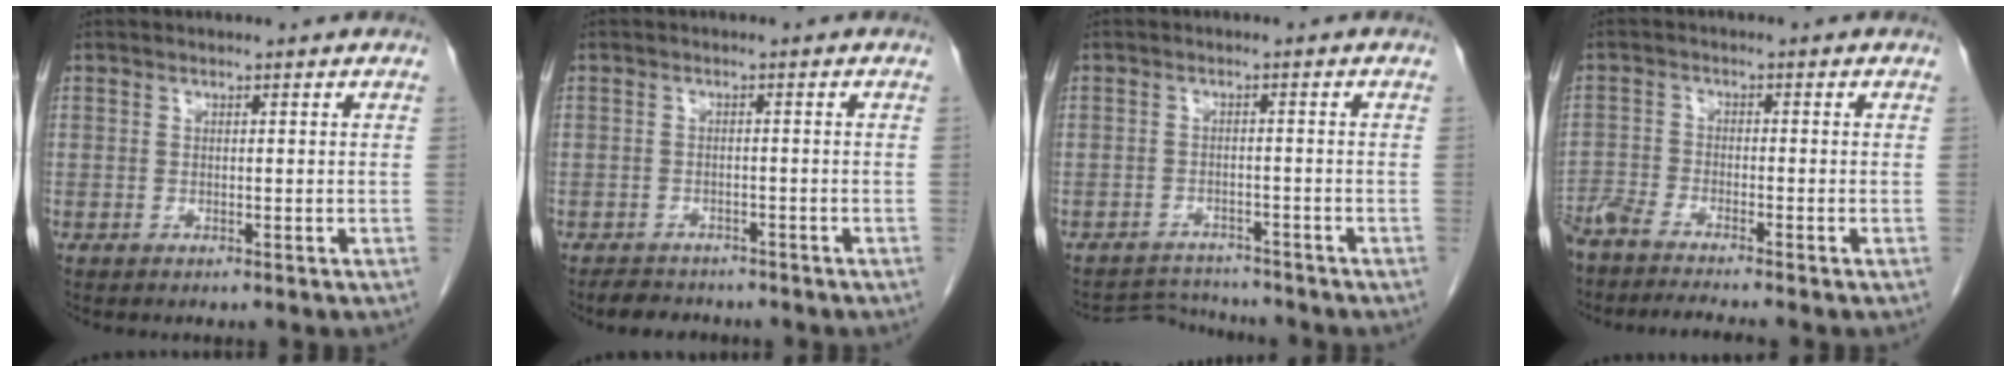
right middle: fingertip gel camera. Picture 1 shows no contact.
{"total": 4.0, "force": [-3.5, 1.8, 0.7], "torque": [-0.015, -0.001, -0.052]}
{"total": 4.6, "force": [-4.6, 0.4, -0.8], "torque": [0.014, 0.003, -0.074]}
{"total": 8.0, "force": [-7.3, -0.5, 3.2], "torque": [-0.048, -0.018, -0.125]}